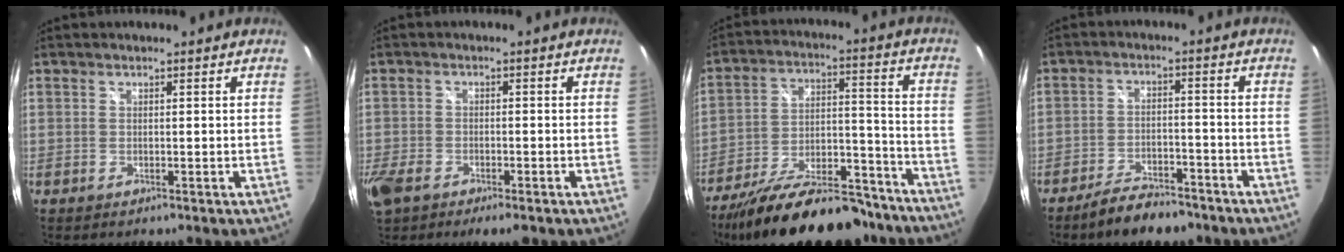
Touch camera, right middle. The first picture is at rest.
{"total": 9.1, "force": [-5.7, 4.3, 5.7], "torque": [-0.150, -0.032, -0.105]}
{"total": 24.9, "force": [-19.6, 8.4, 12.9], "torque": [-0.224, -0.002, -0.283]}
{"total": 7.7, "force": [-6.3, 2.5, 3.6], "torque": [-0.080, 0.007, -0.099]}